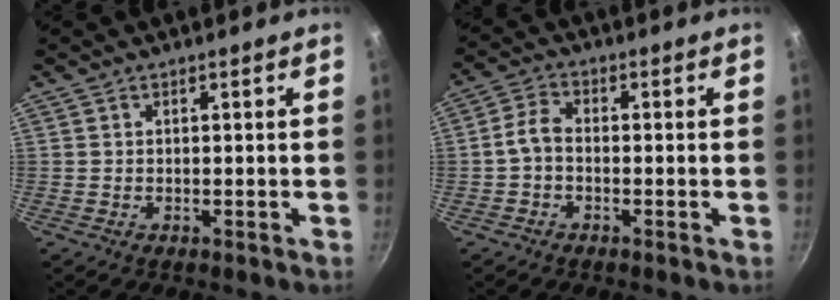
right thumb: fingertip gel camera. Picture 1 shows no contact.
{"total": 3.8, "force": [-1.1, 2.5, 2.6], "torque": [-0.057, 0.024, -0.033]}